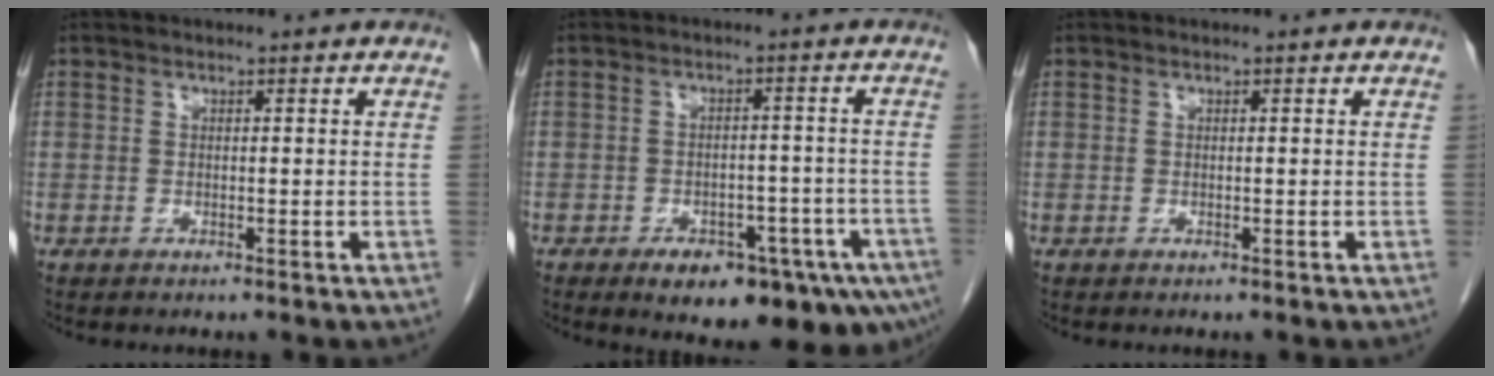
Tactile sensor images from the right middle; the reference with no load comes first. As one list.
[{"total": 14.0, "force": [-8.5, 5.6, 9.6], "torque": [-0.076, 0.017, -0.107]}, {"total": 0.0}]